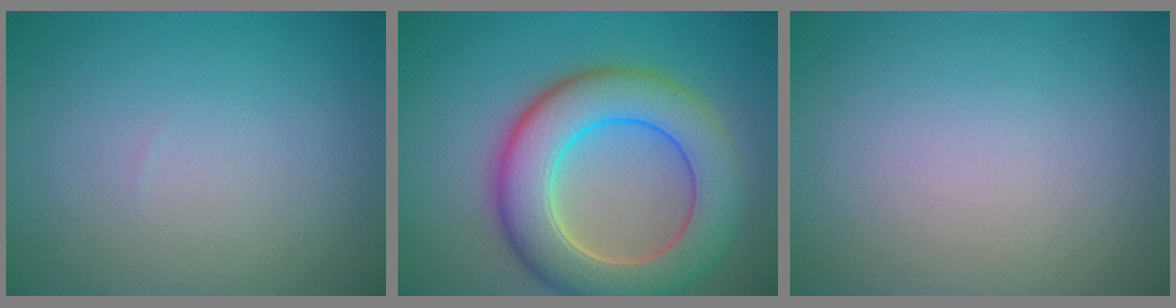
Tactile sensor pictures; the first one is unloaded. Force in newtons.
{"total": 9.4, "press": 9.3, "slide": 0.8}
{"total": 0.0}